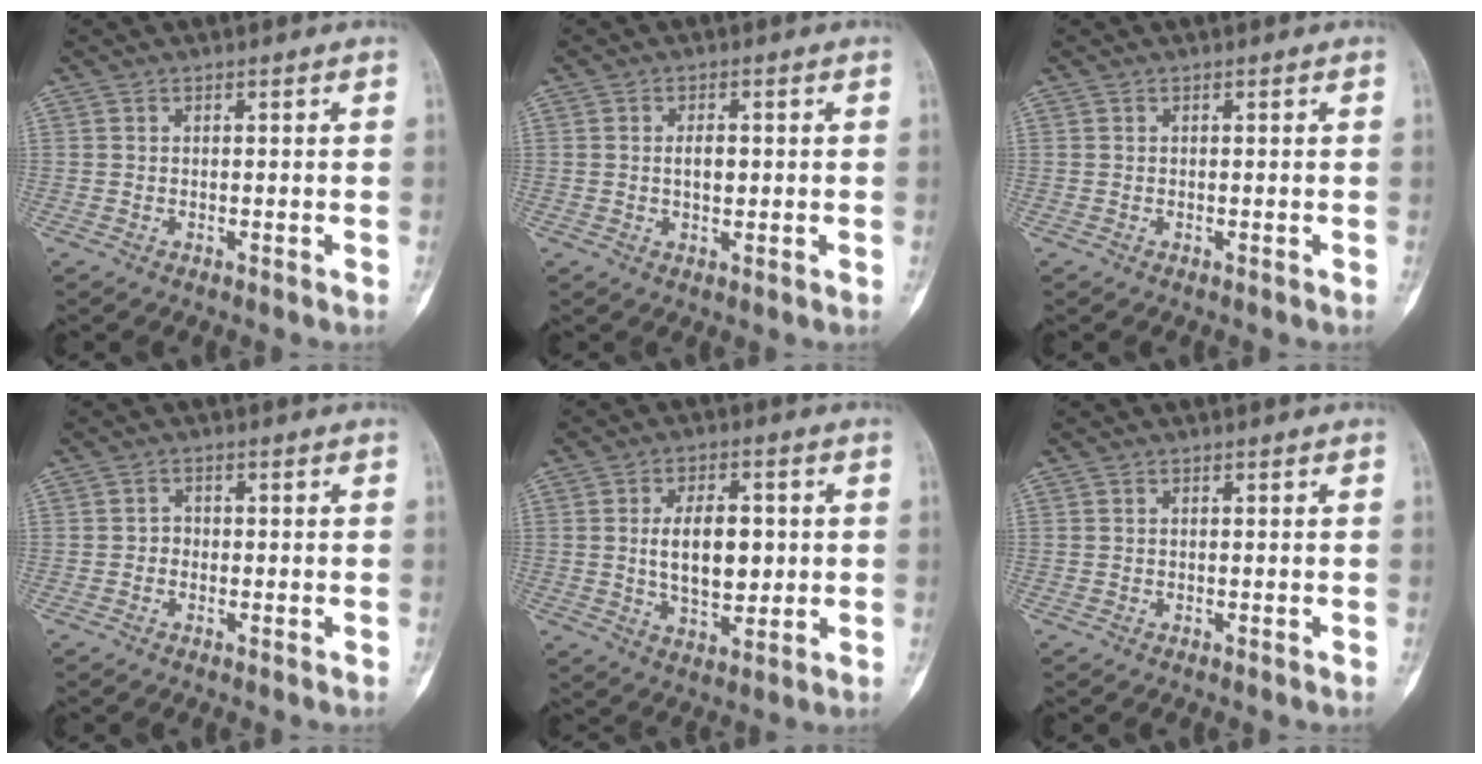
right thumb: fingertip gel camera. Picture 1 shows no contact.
{"total": 3.0, "force": [0.2, 1.6, 2.5], "torque": [-0.038, 0.000, 0.005]}
{"total": 0.0}
{"total": 1.6, "force": [-0.4, 1.4, 0.7], "torque": [0.001, 0.007, -0.010]}
{"total": 10.8, "force": [0.8, 6.1, 8.9], "torque": [-0.127, -0.006, 0.021]}
{"total": 0.0}